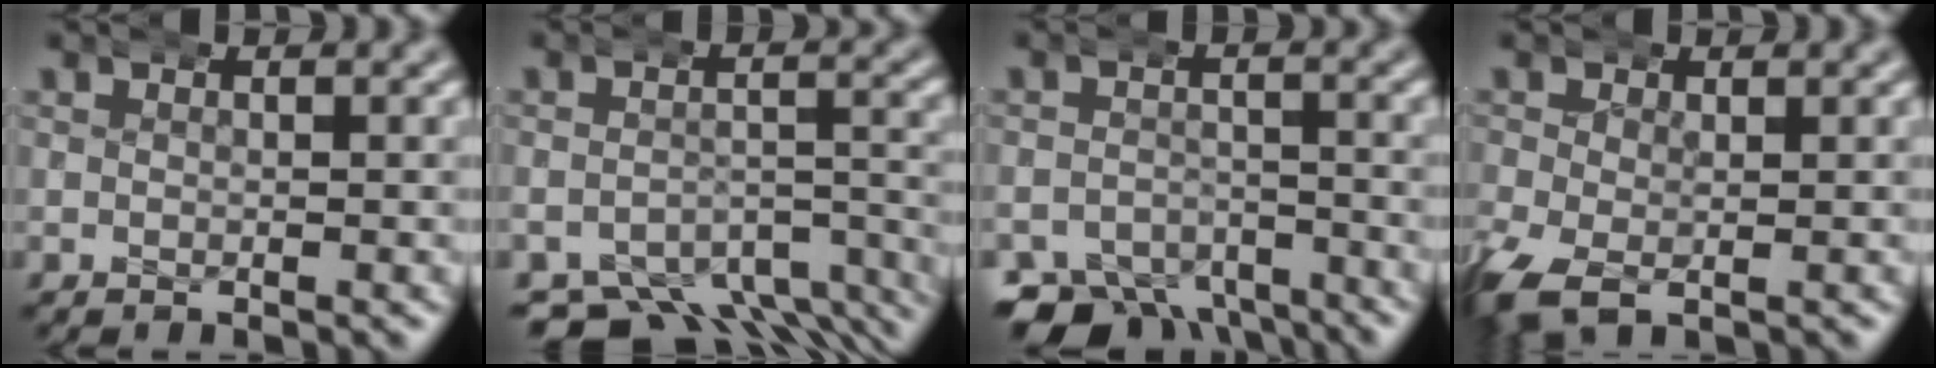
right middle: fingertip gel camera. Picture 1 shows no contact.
{"total": 8.6, "force": [-6.6, 4.0, 3.6], "torque": [-0.038, -0.029, -0.097]}
{"total": 7.8, "force": [-6.2, 4.1, 2.3], "torque": [-0.021, -0.030, -0.099]}
{"total": 3.8, "force": [-2.0, 2.5, 2.1], "torque": [-0.061, -0.017, -0.025]}